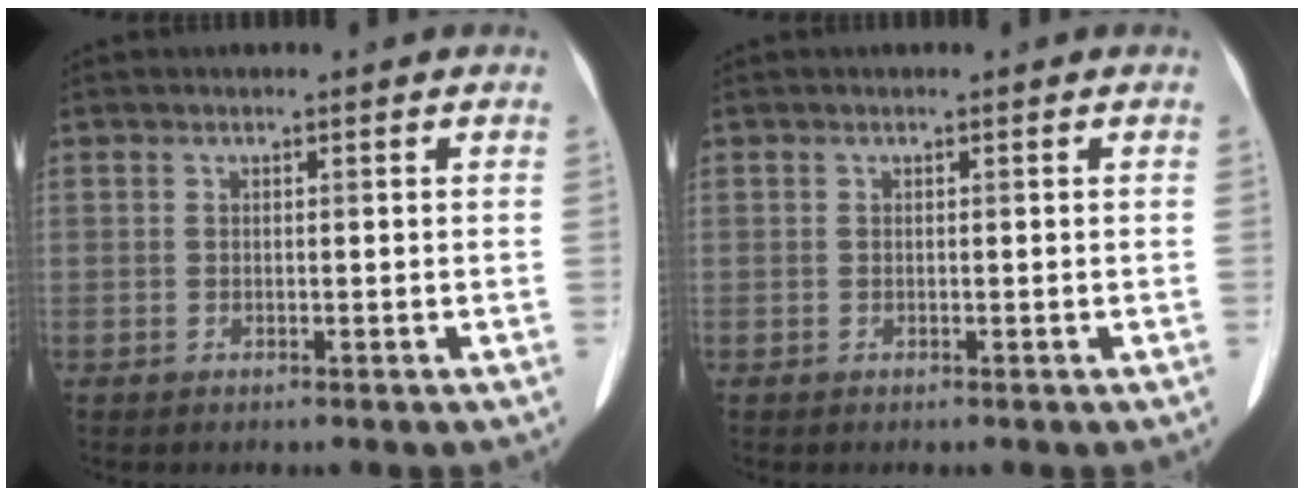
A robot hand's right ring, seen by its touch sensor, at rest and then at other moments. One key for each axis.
{"total": 0.0}